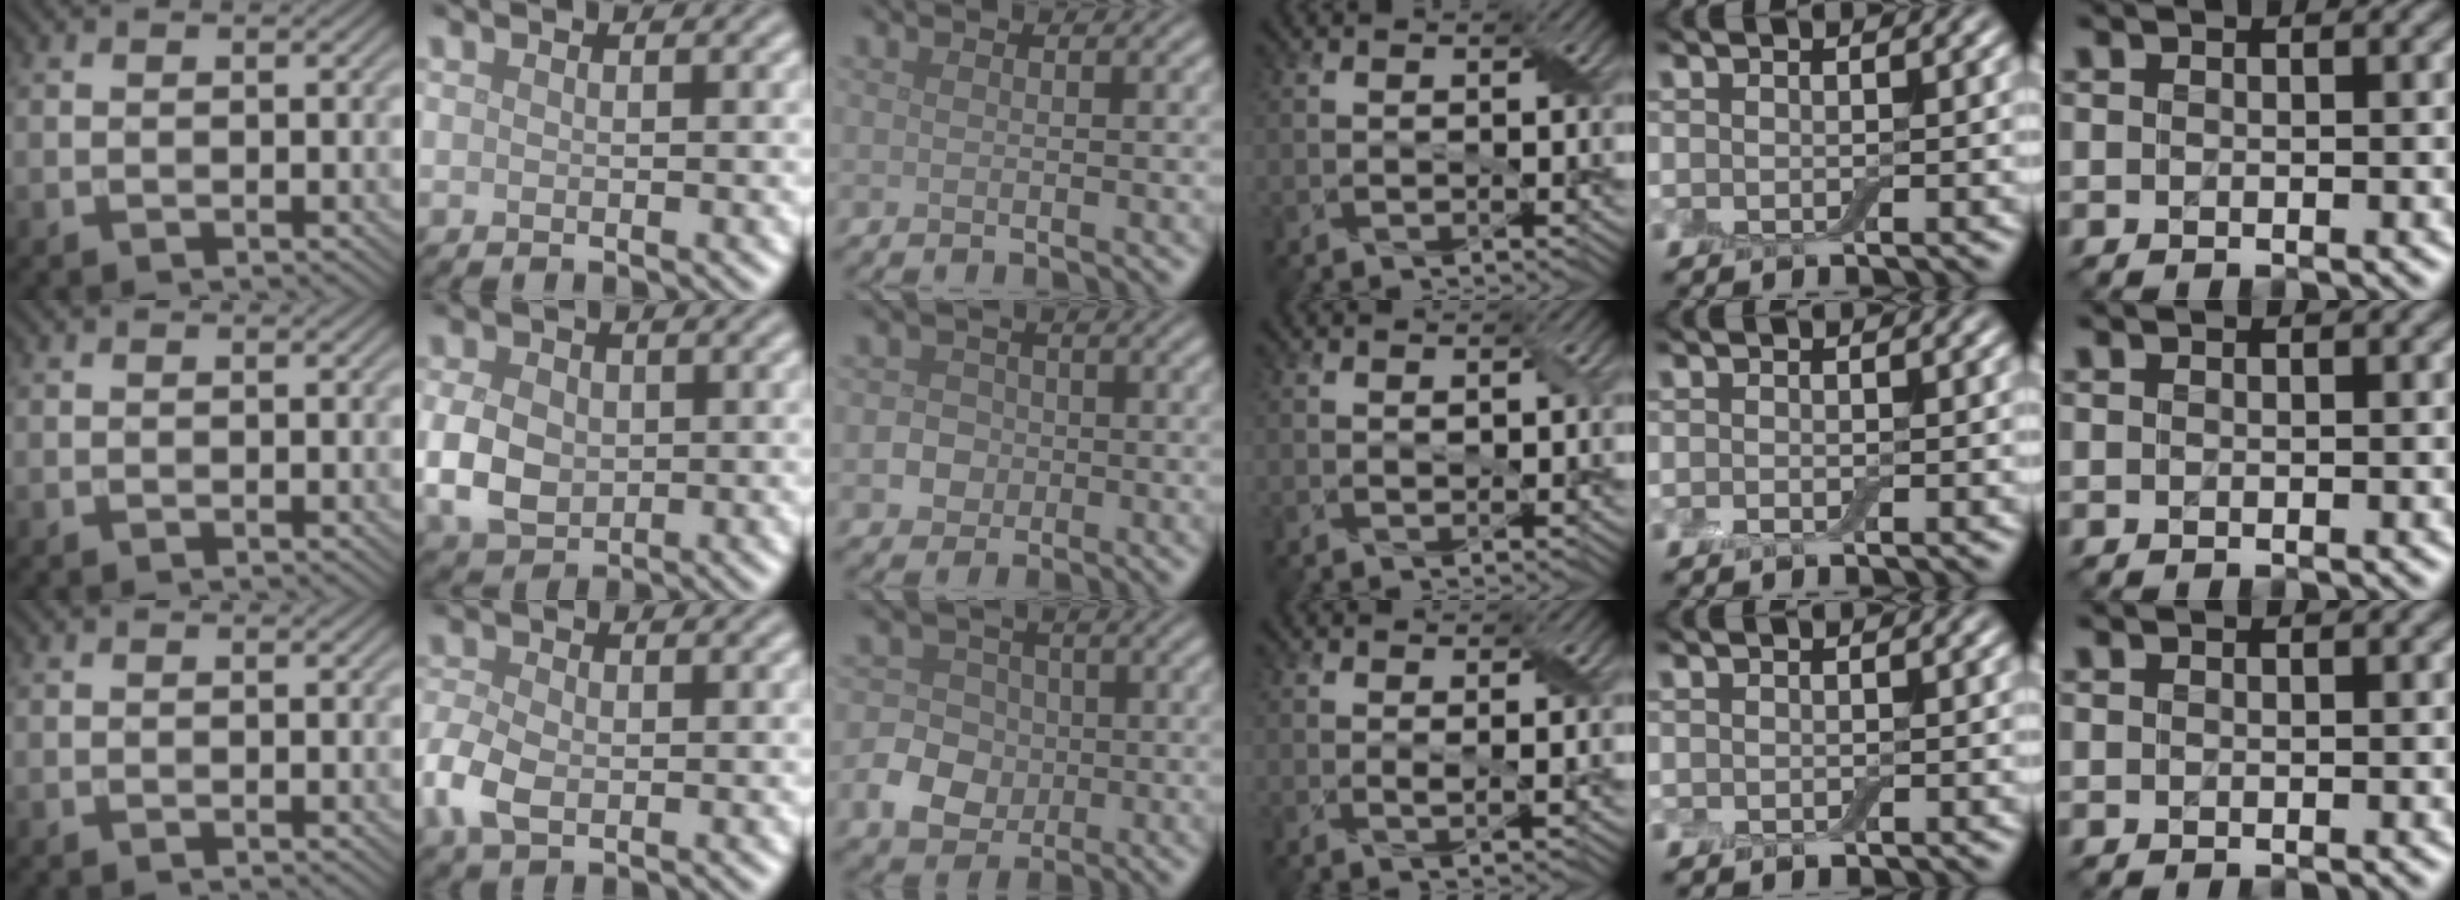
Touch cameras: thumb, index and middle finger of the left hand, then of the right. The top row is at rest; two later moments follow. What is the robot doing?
{"motion": "fold", "object": "aluminum foil"}